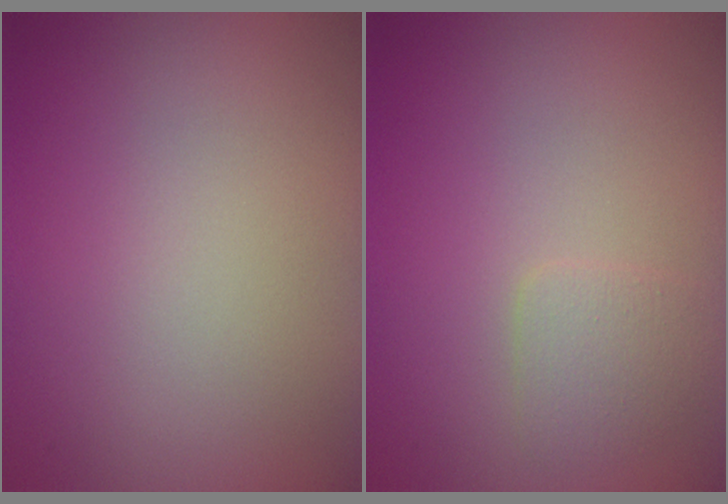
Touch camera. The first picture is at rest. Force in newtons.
{"total": 1.6, "press": 1.6, "slide": 0.1}